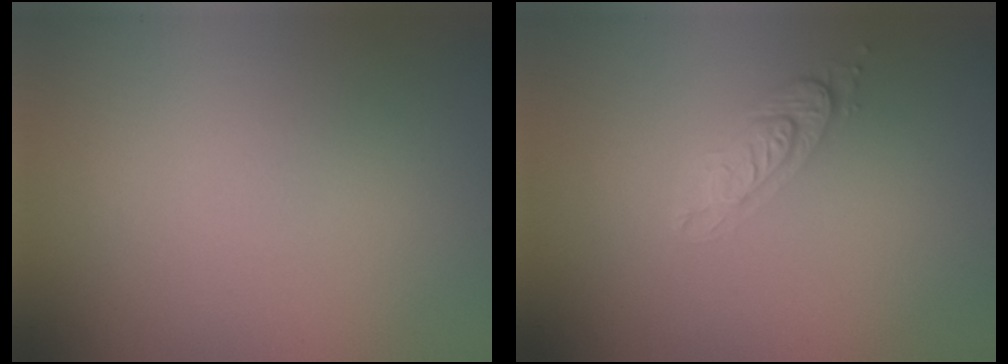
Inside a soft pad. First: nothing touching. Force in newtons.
{"total": 2.1, "press": 1.8, "slide": 1.1}